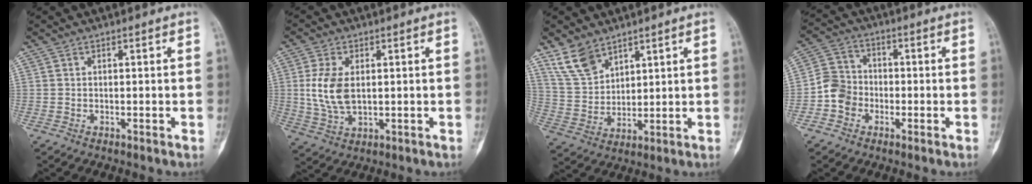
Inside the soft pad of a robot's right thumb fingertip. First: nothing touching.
{"total": 8.4, "force": [0.9, 4.9, 6.8], "torque": [-0.144, -0.007, 0.025]}
{"total": 8.4, "force": [6.1, 4.6, 3.5], "torque": [-0.057, -0.025, 0.133]}
{"total": 6.7, "force": [-2.1, 5.9, 2.3], "torque": [-0.019, 0.025, -0.051]}